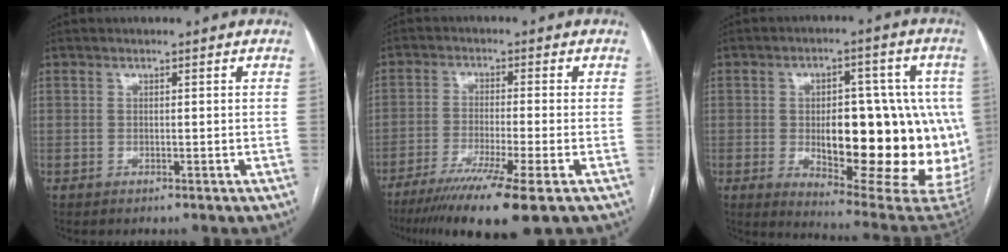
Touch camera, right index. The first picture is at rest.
{"total": 11.7, "force": [-7.6, -0.8, 8.8], "torque": [-0.145, -0.031, -0.122]}
{"total": 22.2, "force": [-1.9, 7.5, 20.8], "torque": [-0.203, 0.017, 0.003]}